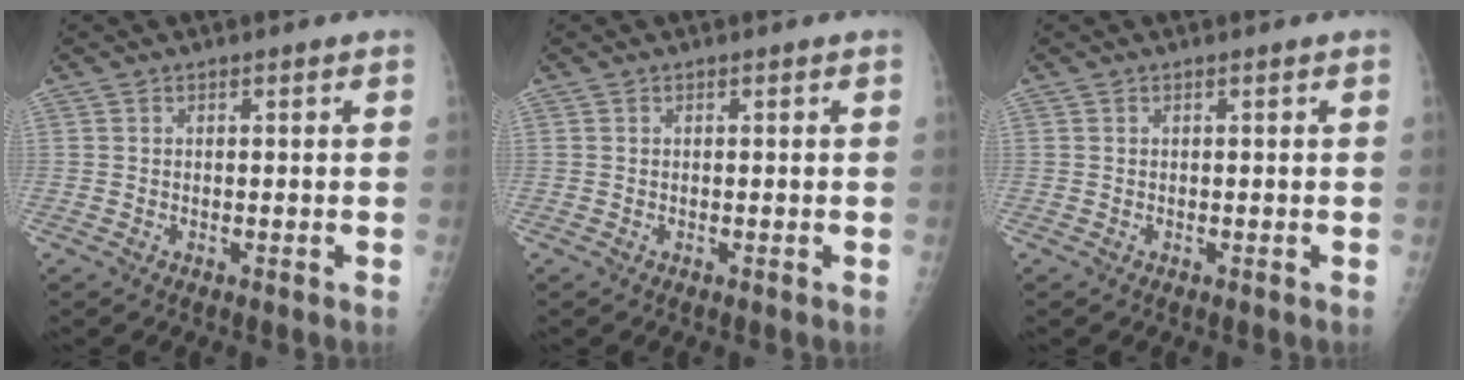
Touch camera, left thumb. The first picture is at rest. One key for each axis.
{"total": 0.0}
{"total": 0.0}